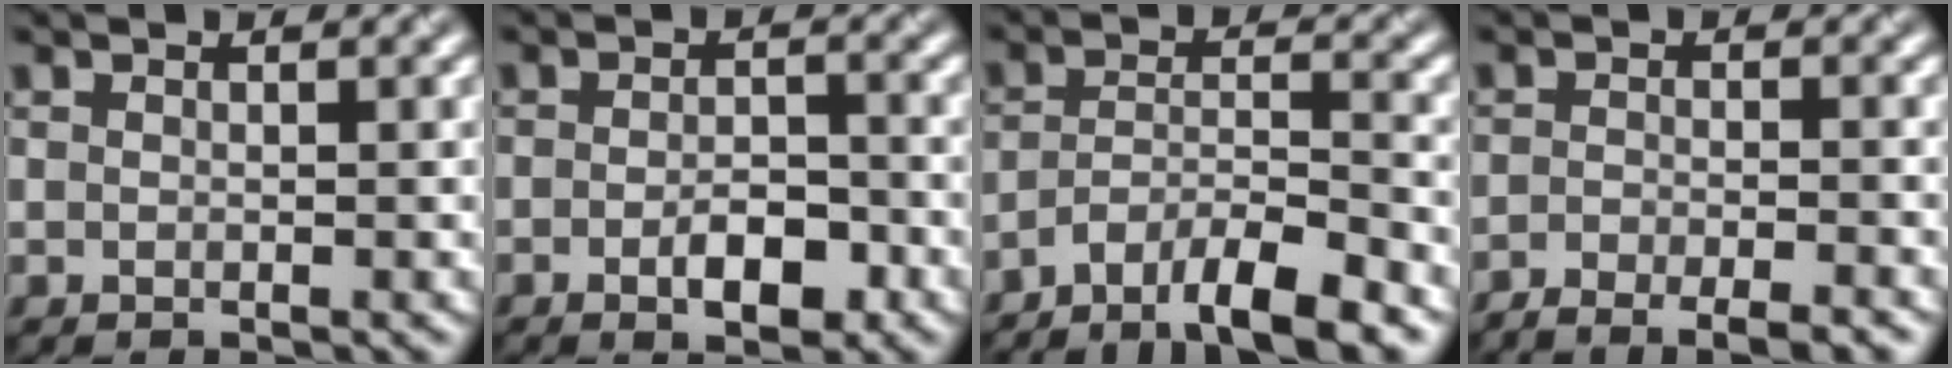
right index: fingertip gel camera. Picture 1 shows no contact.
{"total": 3.5, "force": [-1.4, 1.4, 2.9], "torque": [-0.047, -0.002, -0.022]}
{"total": 7.2, "force": [-5.5, 1.5, 4.4], "torque": [-0.068, 0.001, -0.097]}
{"total": 5.2, "force": [-4.3, 1.1, 2.7], "torque": [-0.038, -0.007, -0.064]}